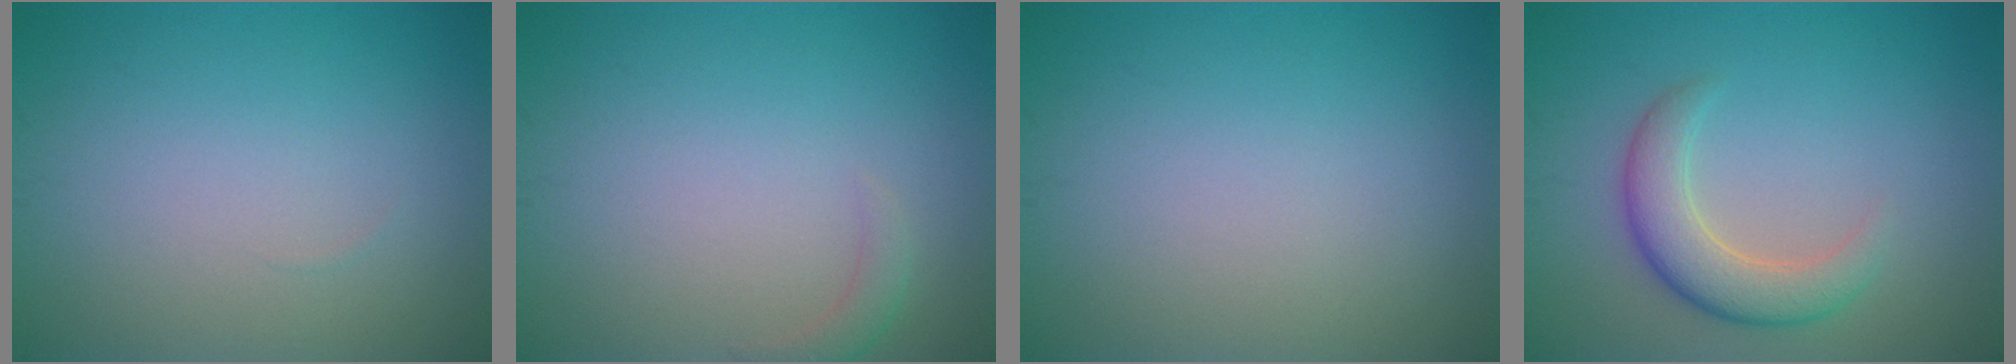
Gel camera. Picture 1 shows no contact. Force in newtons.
{"total": 1.2, "press": 1.1, "slide": 0.2}
{"total": 0.0}
{"total": 4.1, "press": 4.1, "slide": 0.4}